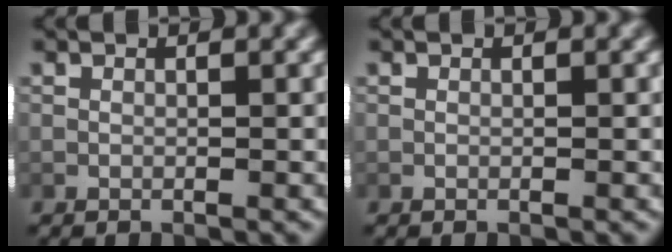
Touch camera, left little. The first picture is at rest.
{"total": 0.0}